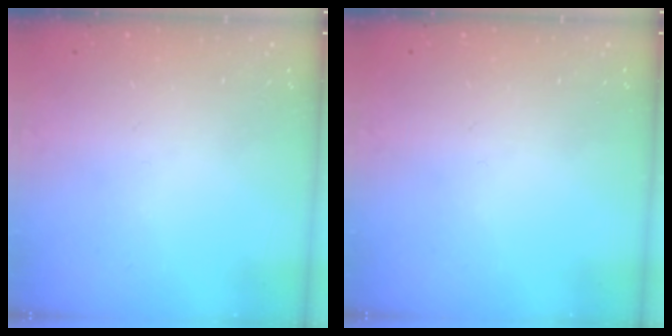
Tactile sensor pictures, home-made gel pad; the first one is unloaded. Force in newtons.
{"total": 0.0}